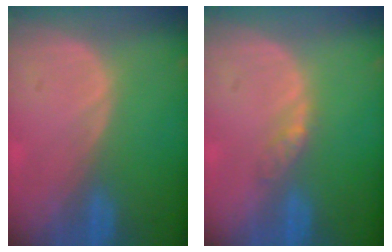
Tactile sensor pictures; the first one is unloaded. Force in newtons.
{"total": 2.2, "press": 1.9, "slide": 1.2}